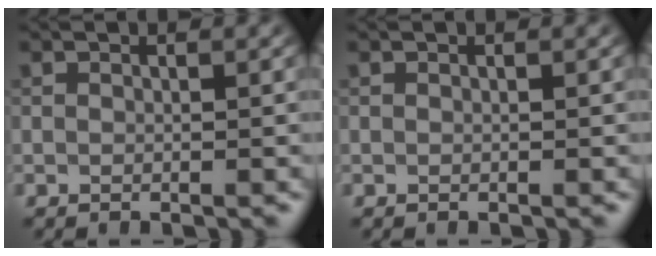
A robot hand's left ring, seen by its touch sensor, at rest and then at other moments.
{"total": 0.0}